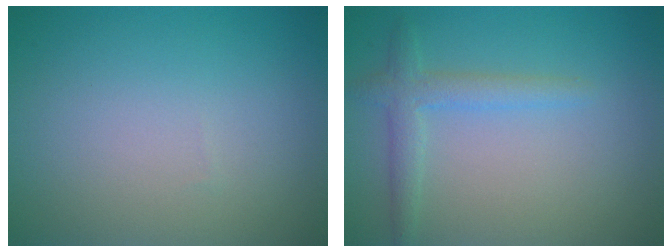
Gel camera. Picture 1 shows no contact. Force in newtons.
{"total": 2.4, "press": 2.4, "slide": 0.1}